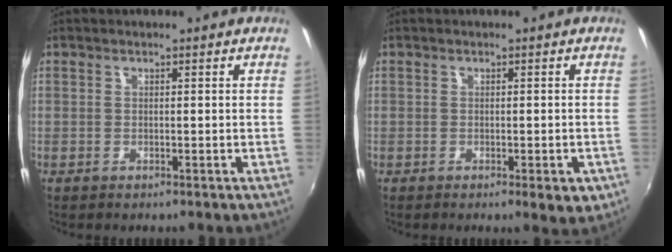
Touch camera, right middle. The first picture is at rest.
{"total": 3.4, "force": [-1.5, 1.3, 2.8], "torque": [-0.041, -0.009, -0.017]}